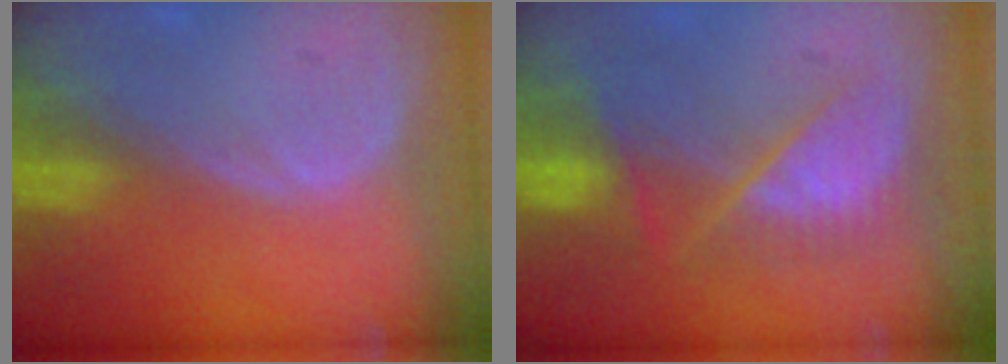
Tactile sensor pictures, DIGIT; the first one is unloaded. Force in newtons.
{"total": 7.2, "press": 7.2, "slide": 0.6}